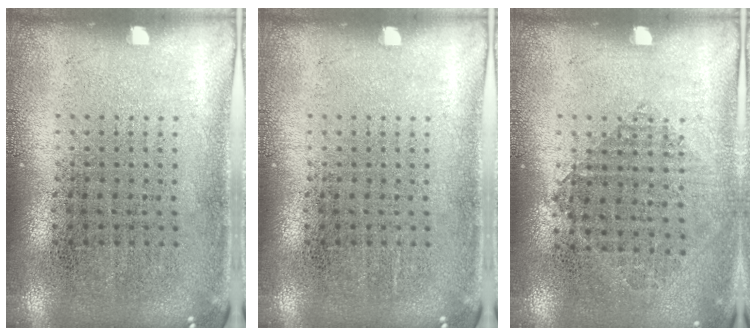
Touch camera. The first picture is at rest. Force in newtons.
{"total": 0.0}
{"total": 0.8, "press": 0.7, "slide": 0.3}